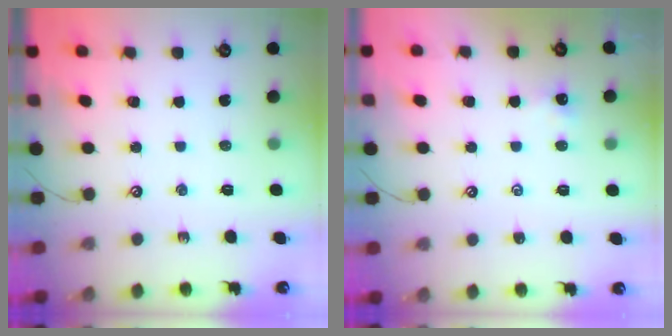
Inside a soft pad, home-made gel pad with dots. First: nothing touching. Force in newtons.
{"total": 0.0}